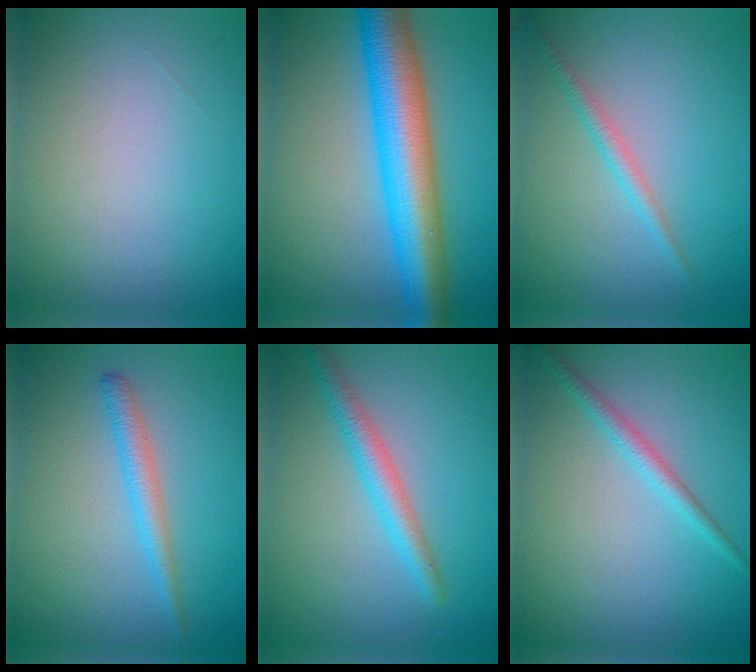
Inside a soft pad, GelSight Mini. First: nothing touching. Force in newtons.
{"total": 9.5, "press": 9.5, "slide": 0.1}
{"total": 1.5, "press": 1.5, "slide": 0.1}
{"total": 2.2, "press": 2.2, "slide": 0.2}
{"total": 2.9, "press": 2.9, "slide": 0.1}
{"total": 1.8, "press": 1.8, "slide": 0.1}